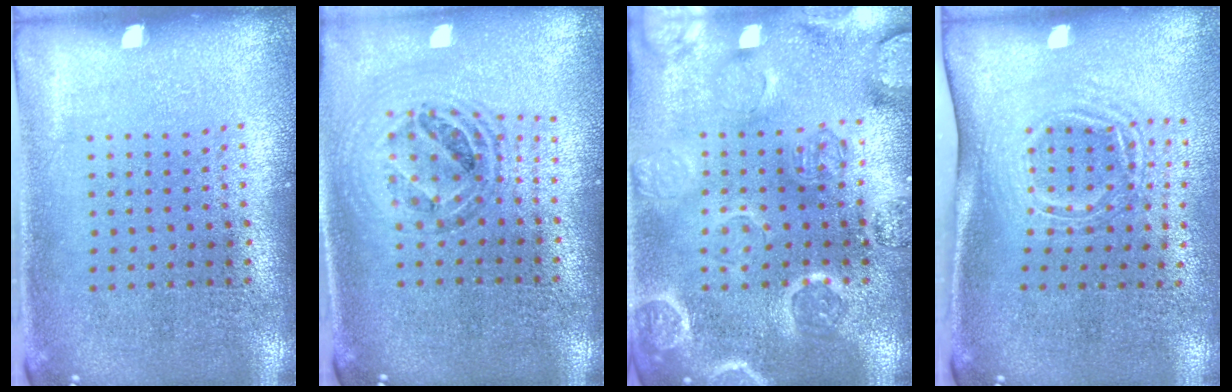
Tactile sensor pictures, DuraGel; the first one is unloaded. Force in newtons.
{"total": 0.9, "press": 0.9, "slide": 0.2}
{"total": 3.5, "press": 3.4, "slide": 0.9}
{"total": 1.7, "press": 1.1, "slide": 1.2}